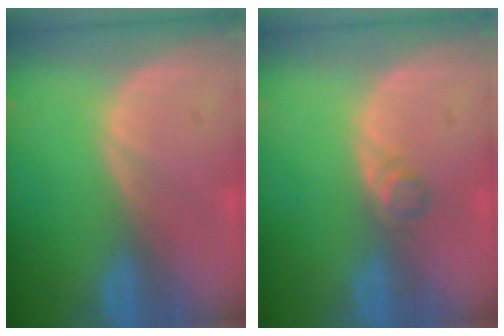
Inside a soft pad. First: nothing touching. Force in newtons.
{"total": 1.6, "press": 1.6, "slide": 0.2}